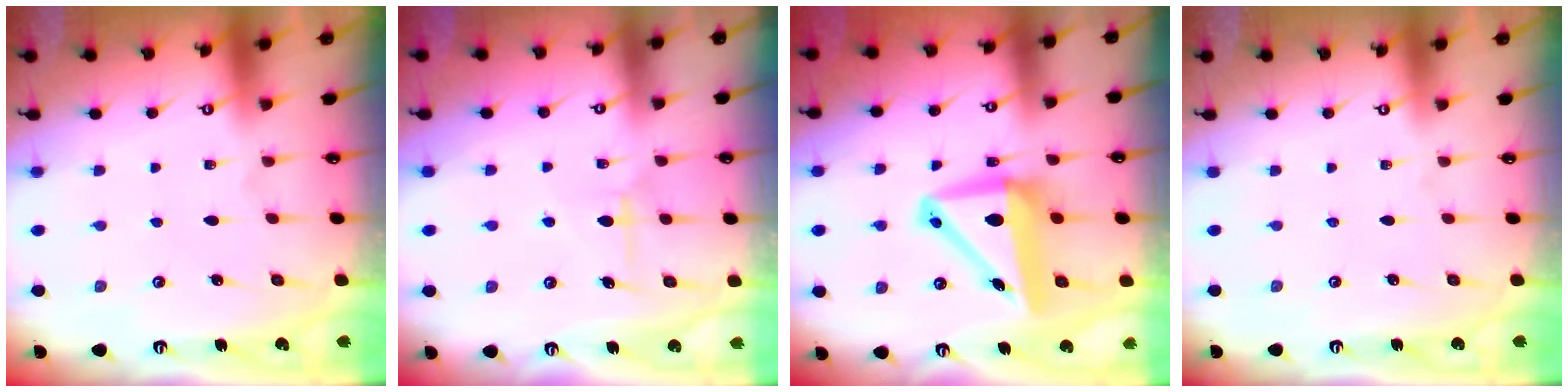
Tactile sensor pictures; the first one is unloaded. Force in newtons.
{"total": 6.7, "press": 6.7, "slide": 0.6}
{"total": 11.3, "press": 10.9, "slide": 2.9}
{"total": 0.0}